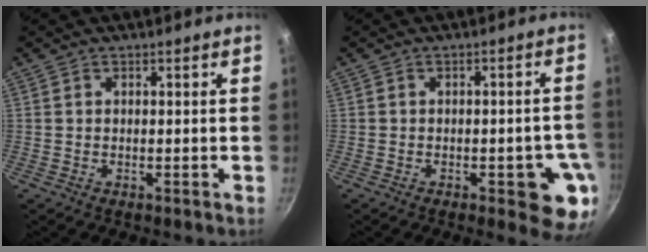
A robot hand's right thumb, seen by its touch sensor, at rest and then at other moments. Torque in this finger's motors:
{"motor_torque": [1.20, 1.43, -0.12, 0.06, 0.18]}